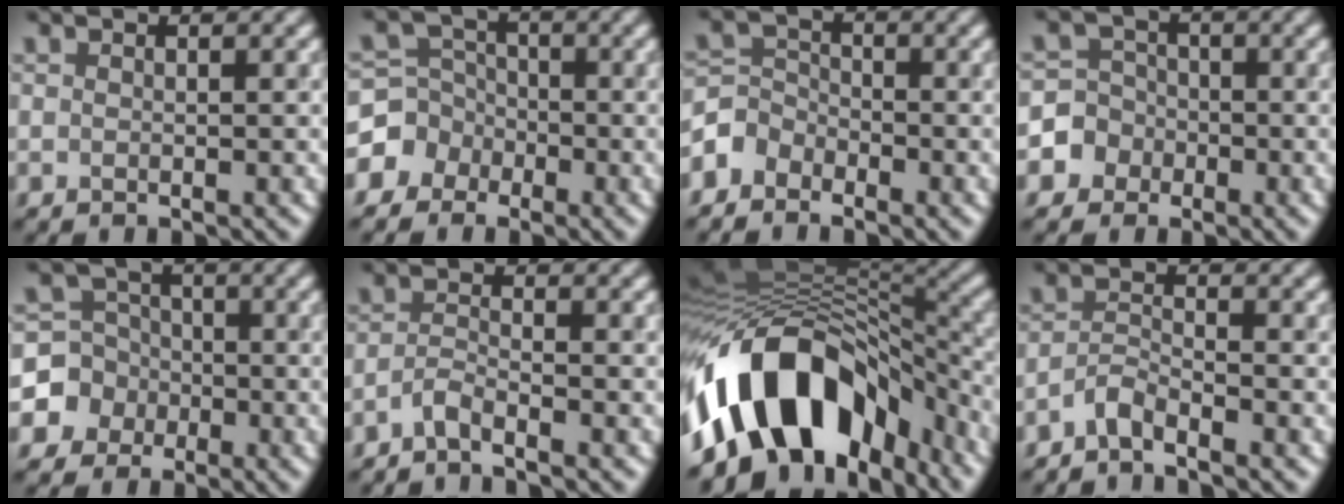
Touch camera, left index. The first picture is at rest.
{"total": 3.9, "force": [-1.8, 3.4, 0.1], "torque": [0.025, 0.013, -0.054]}
{"total": 2.6, "force": [-1.9, 1.7, 0.2], "torque": [-0.005, 0.012, -0.050]}
{"total": 4.3, "force": [-1.8, 3.9, 0.1], "torque": [0.023, 0.005, -0.052]}
{"total": 5.5, "force": [-1.8, 5.2, 0.3], "torque": [0.010, 0.011, -0.057]}
{"total": 1.6, "force": [-1.4, 0.1, 0.8], "torque": [-0.018, 0.002, -0.036]}
{"total": 13.6, "force": [-6.6, 8.2, 8.6], "torque": [-0.139, 0.026, -0.114]}
{"total": 1.9, "force": [-1.7, 0.2, 0.8], "torque": [-0.016, 0.006, -0.042]}